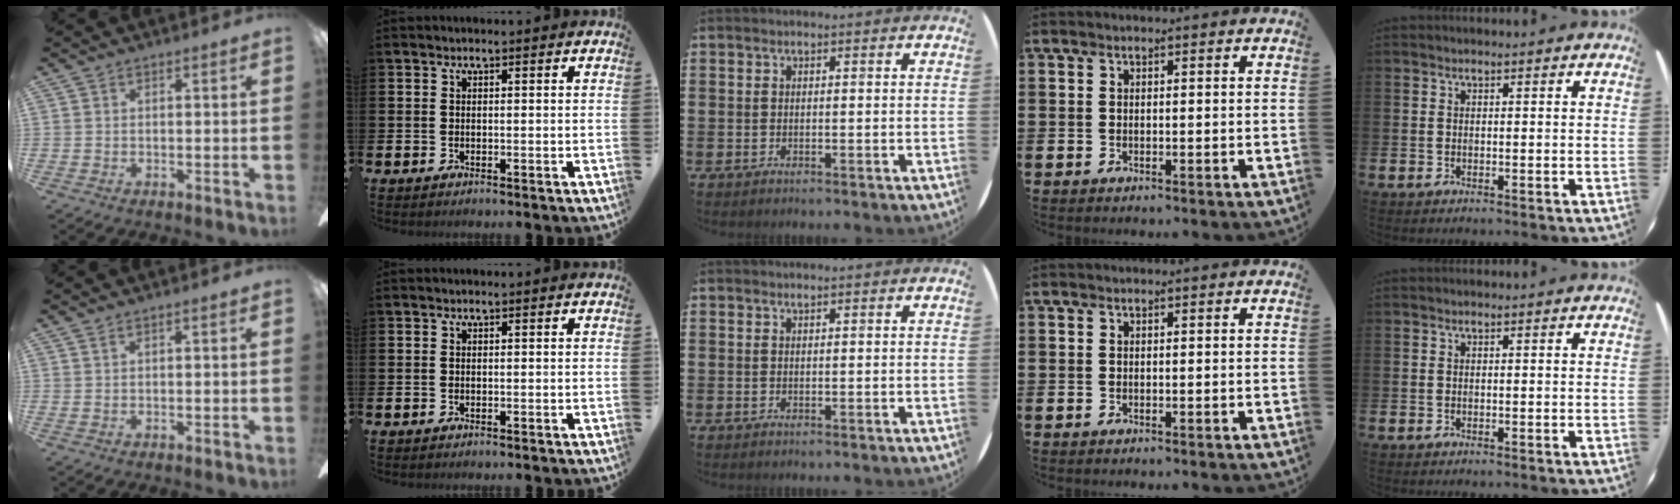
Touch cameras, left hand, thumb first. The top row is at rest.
{"thumb": {"total": 0.9, "force": [0.2, 0.2, 0.9], "torque": [-0.017, 0.001, 0.004]}}